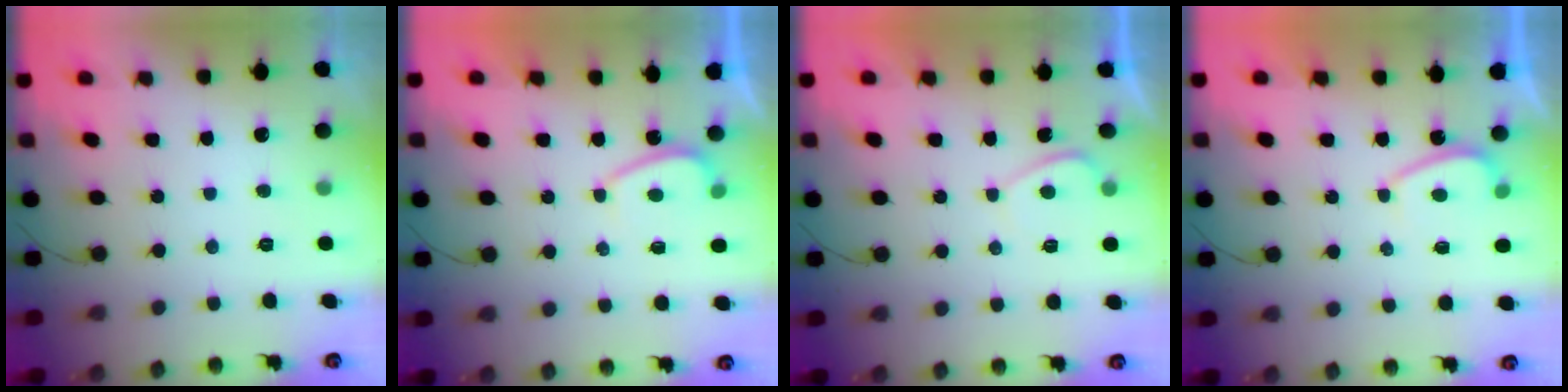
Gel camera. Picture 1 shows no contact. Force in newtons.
{"total": 2.2, "press": 2.1, "slide": 0.6}
{"total": 0.9, "press": 0.7, "slide": 0.5}
{"total": 2.2, "press": 2.1, "slide": 0.6}